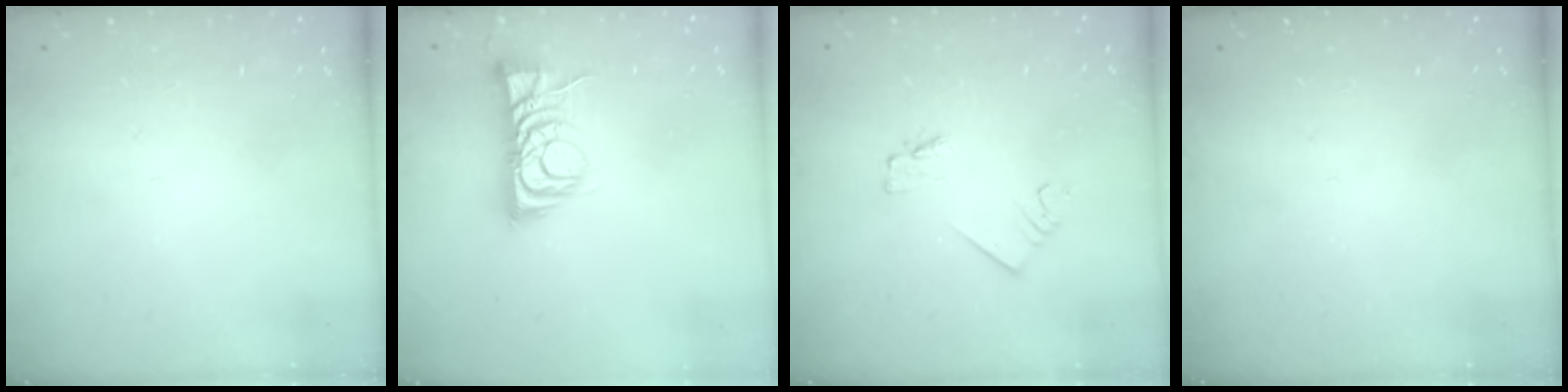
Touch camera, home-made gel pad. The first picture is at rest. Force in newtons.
{"total": 9.2, "press": 9.2, "slide": 0.3}
{"total": 1.6, "press": 1.5, "slide": 0.2}
{"total": 0.0}